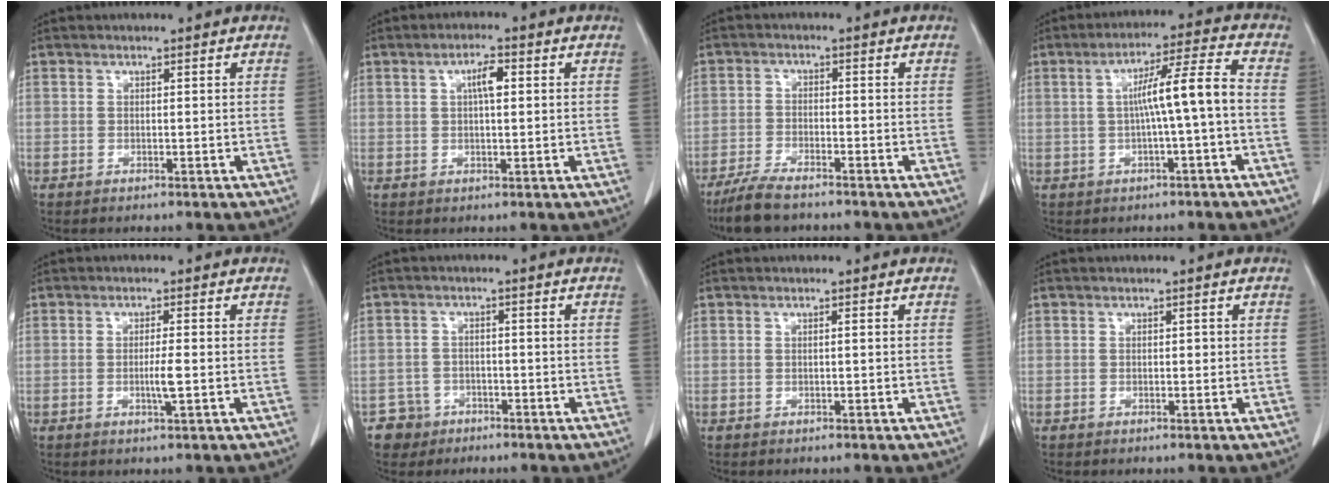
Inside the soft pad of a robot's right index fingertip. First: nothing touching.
{"total": 3.9, "force": [0.9, 1.3, 3.6], "torque": [-0.069, 0.009, 0.017]}
{"total": 7.5, "force": [-6.1, 2.0, 3.8], "torque": [-0.078, -0.018, -0.111]}
{"total": 8.5, "force": [-0.7, -0.1, 8.5], "torque": [-0.142, 0.024, -0.010]}
{"total": 3.1, "force": [-0.6, 0.3, 3.0], "torque": [-0.060, -0.002, -0.008]}
{"total": 4.7, "force": [-2.6, 3.9, -0.2], "torque": [0.009, 0.010, -0.042]}
{"total": 0.5, "force": [0.0, 0.2, 0.5], "torque": [-0.014, 0.005, 0.002]}
{"total": 0.9, "force": [-0.1, 0.6, 0.7], "torque": [-0.016, 0.006, 0.000]}